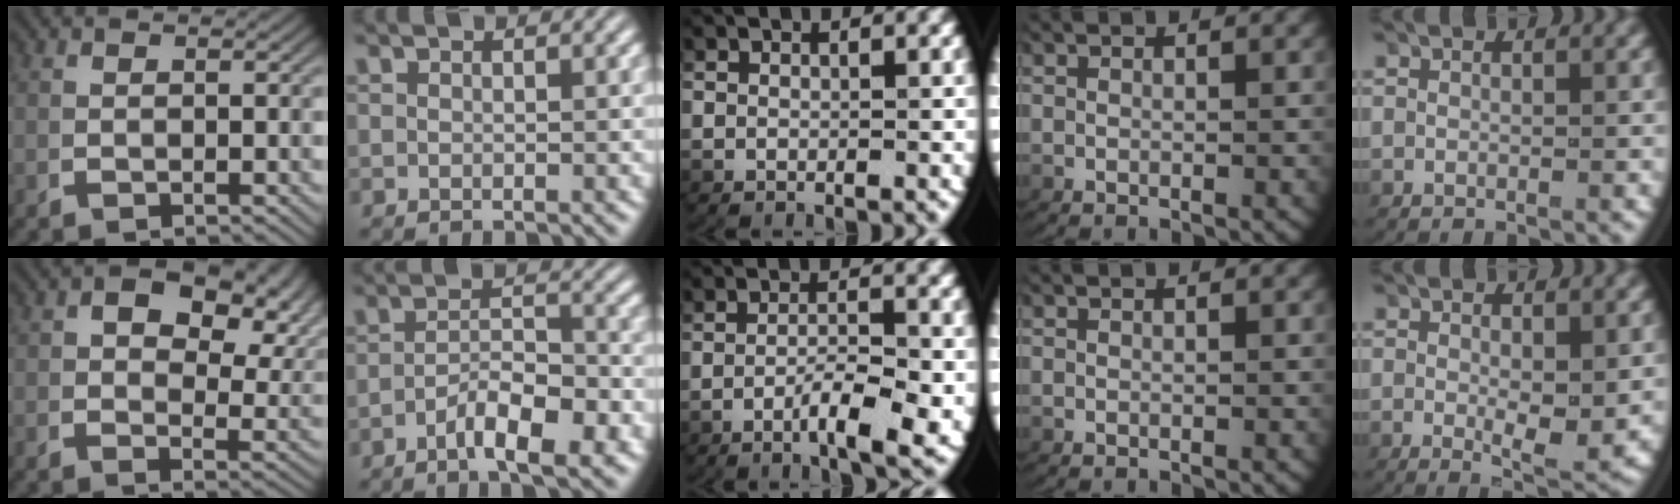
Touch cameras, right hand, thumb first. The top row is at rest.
{"thumb": {"total": 7.2, "force": [2.4, 4.1, 5.4], "torque": [-0.071, -0.006, 0.034]}, "index": {"total": 4.9, "force": [-3.1, 1.2, 3.7], "torque": [-0.042, -0.004, -0.053]}, "middle": {"total": 4.3, "force": [-1.9, 0.9, 3.8], "torque": [-0.061, -0.002, -0.031]}, "little": {"total": 3.0, "force": [-0.2, 1.2, 2.8], "torque": [-0.054, -0.022, 0.004]}}